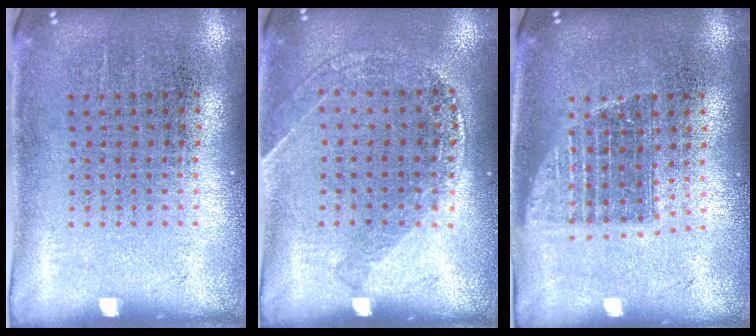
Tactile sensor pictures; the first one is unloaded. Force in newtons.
{"total": 1.2, "press": 1.2, "slide": 0.1}
{"total": 1.3, "press": 1.1, "slide": 0.7}